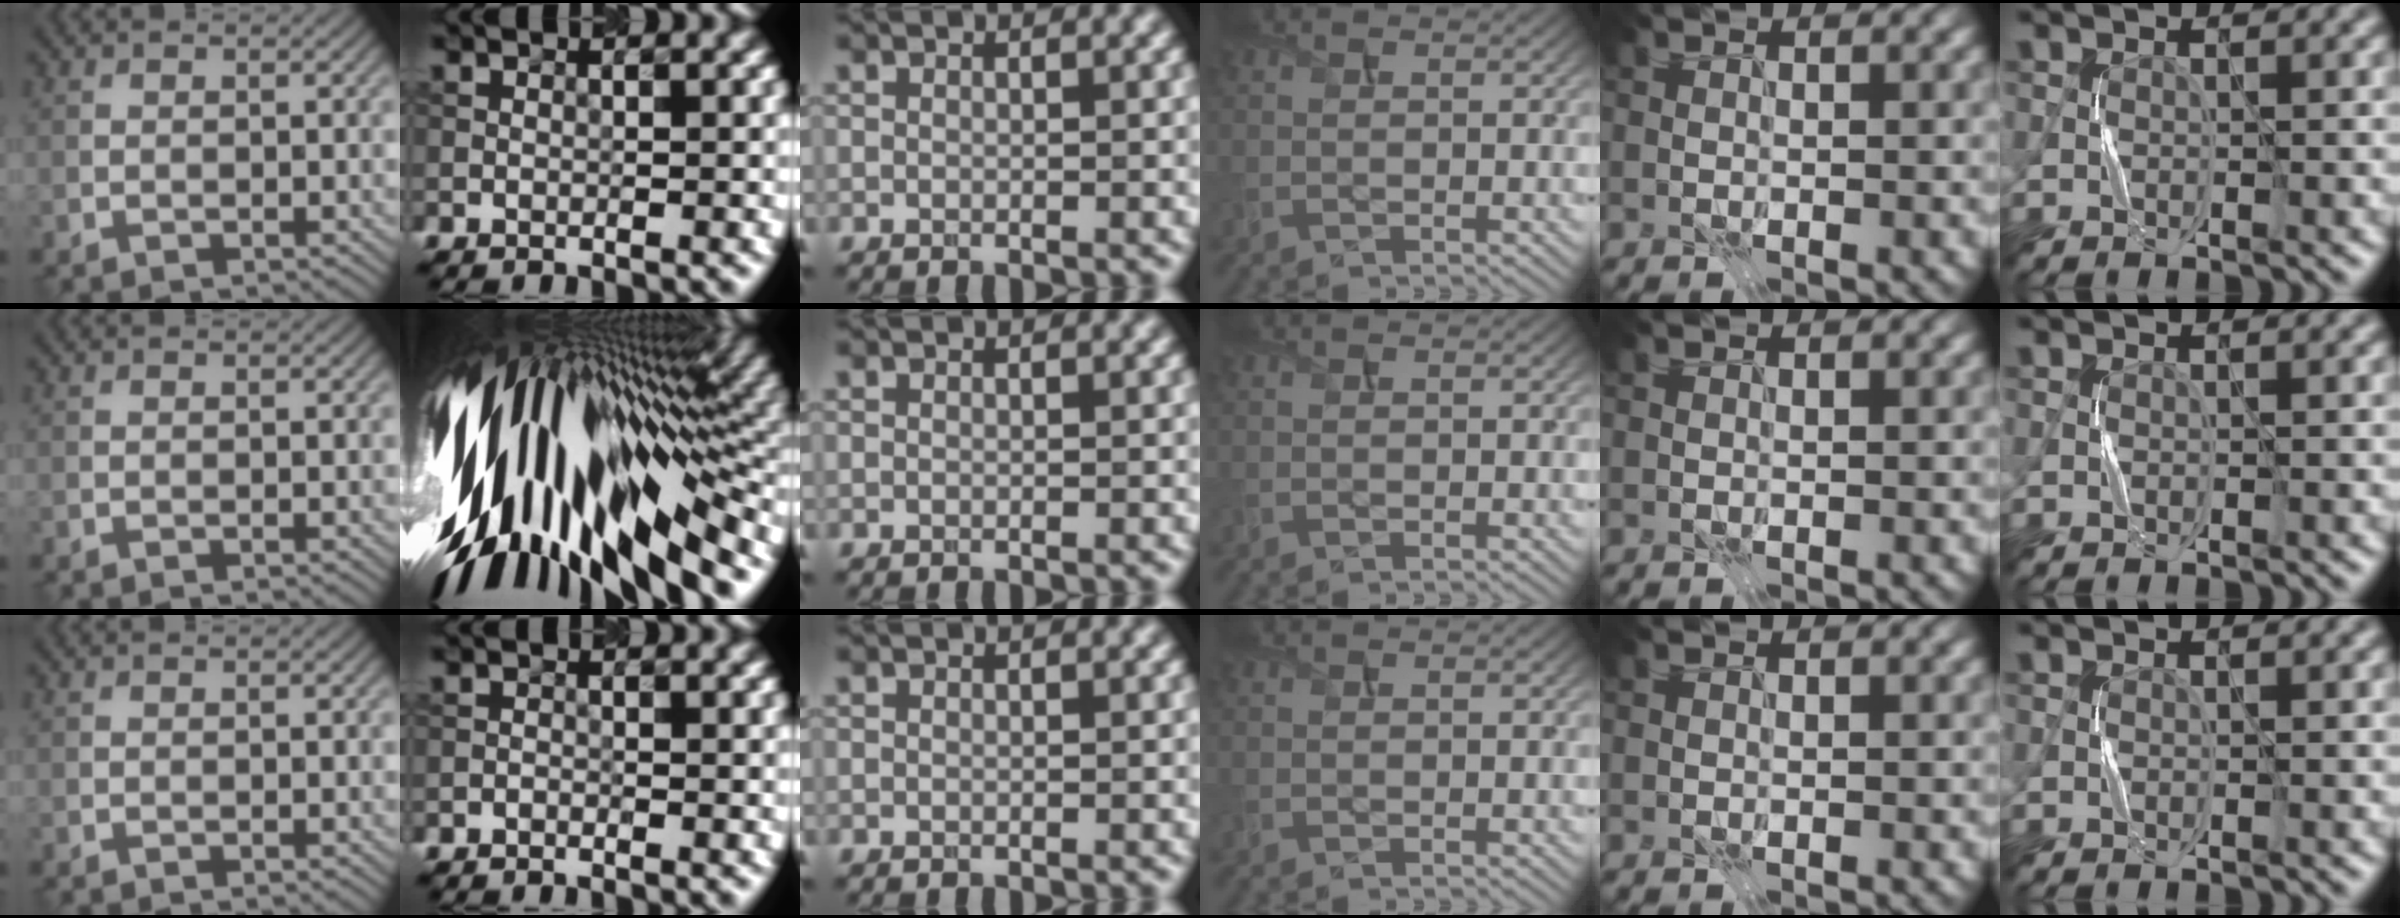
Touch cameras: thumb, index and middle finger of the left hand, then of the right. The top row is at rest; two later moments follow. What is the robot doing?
{"motion": "press", "object": "sticky note"}